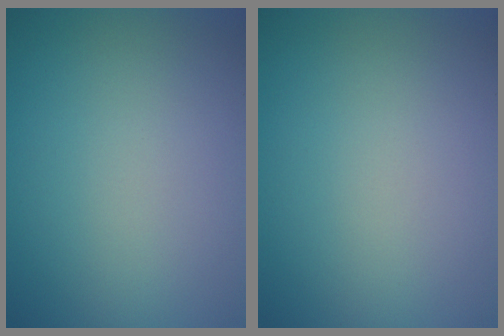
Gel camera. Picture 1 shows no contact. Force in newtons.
{"total": 0.0}